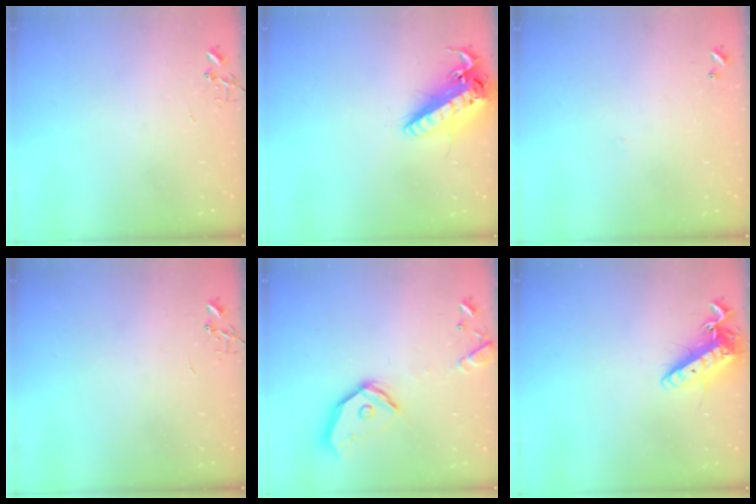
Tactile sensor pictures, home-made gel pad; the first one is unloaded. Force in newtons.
{"total": 19.1, "press": 18.8, "slide": 3.3}
{"total": 3.8, "press": 3.8, "slide": 0.5}
{"total": 0.0}
{"total": 16.4, "press": 16.2, "slide": 2.5}
{"total": 13.9, "press": 13.9, "slide": 1.3}